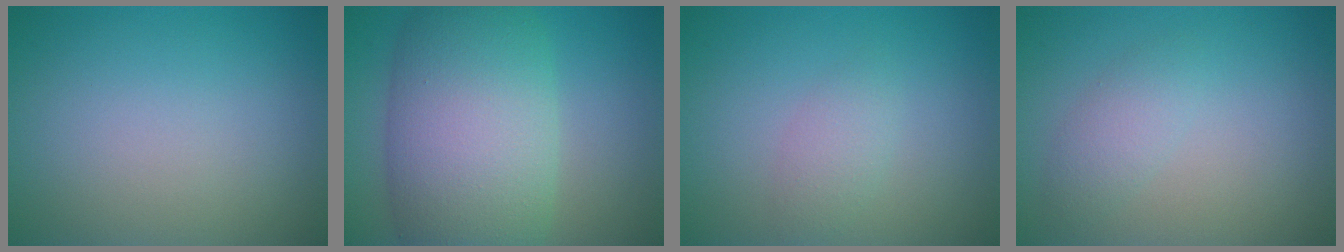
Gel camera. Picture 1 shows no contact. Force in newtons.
{"total": 11.3, "press": 11.3, "slide": 0.5}
{"total": 1.6, "press": 1.6, "slide": 0.1}
{"total": 1.8, "press": 1.8, "slide": 0.1}